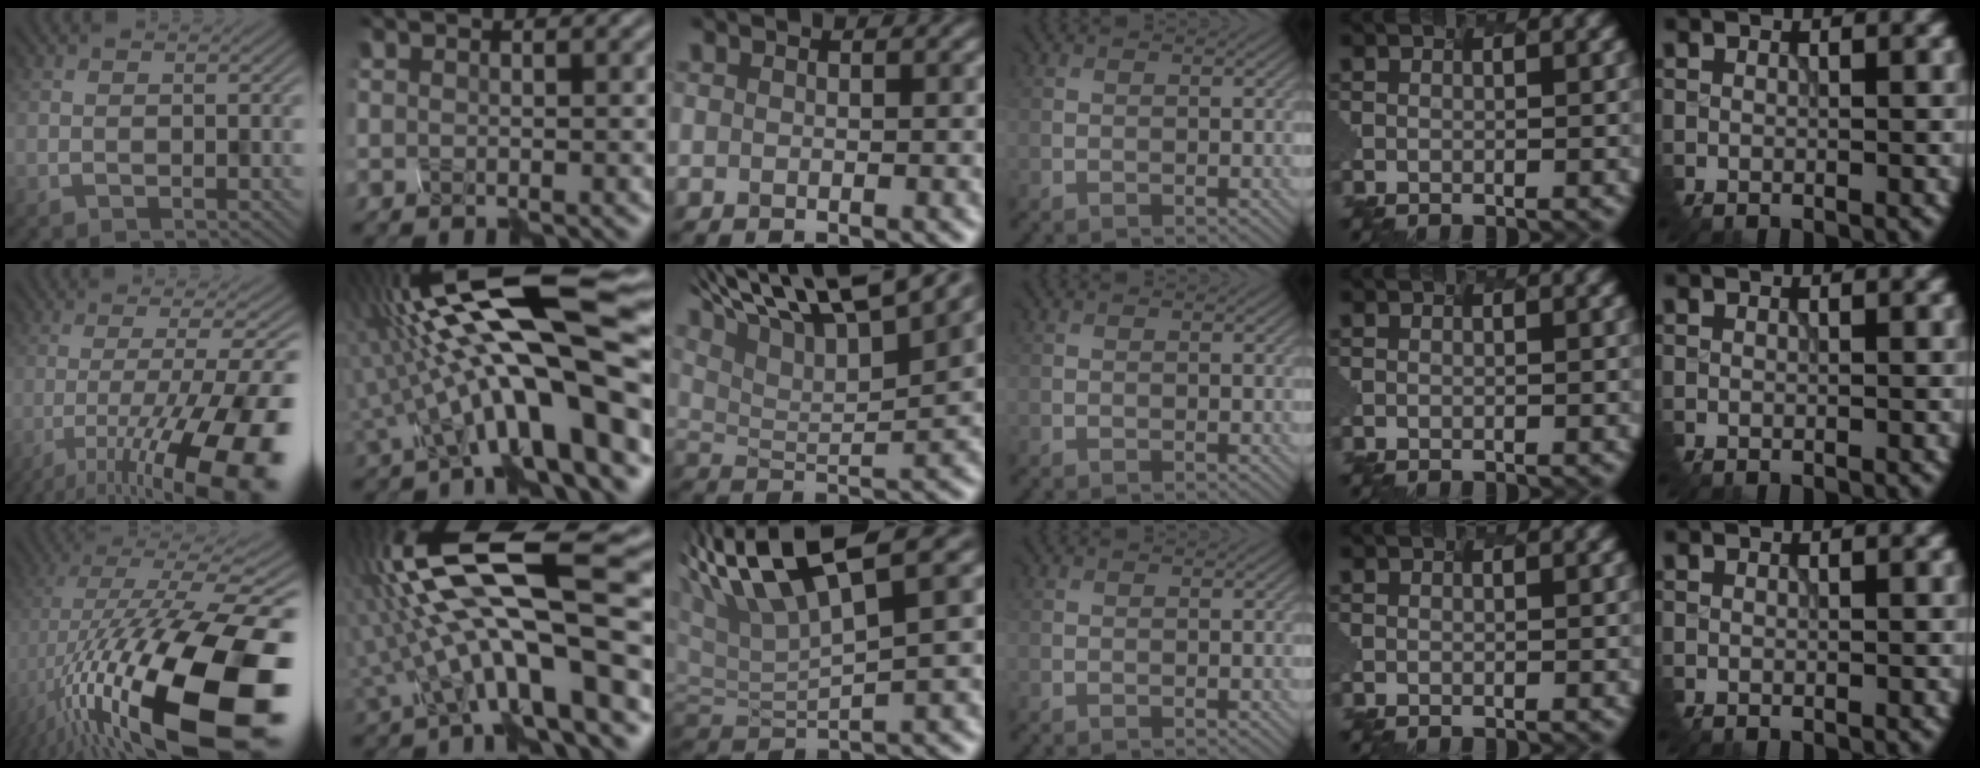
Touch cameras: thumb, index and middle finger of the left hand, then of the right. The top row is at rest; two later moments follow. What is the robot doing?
{"motion": "shake", "object": "plastic piggy bank"}